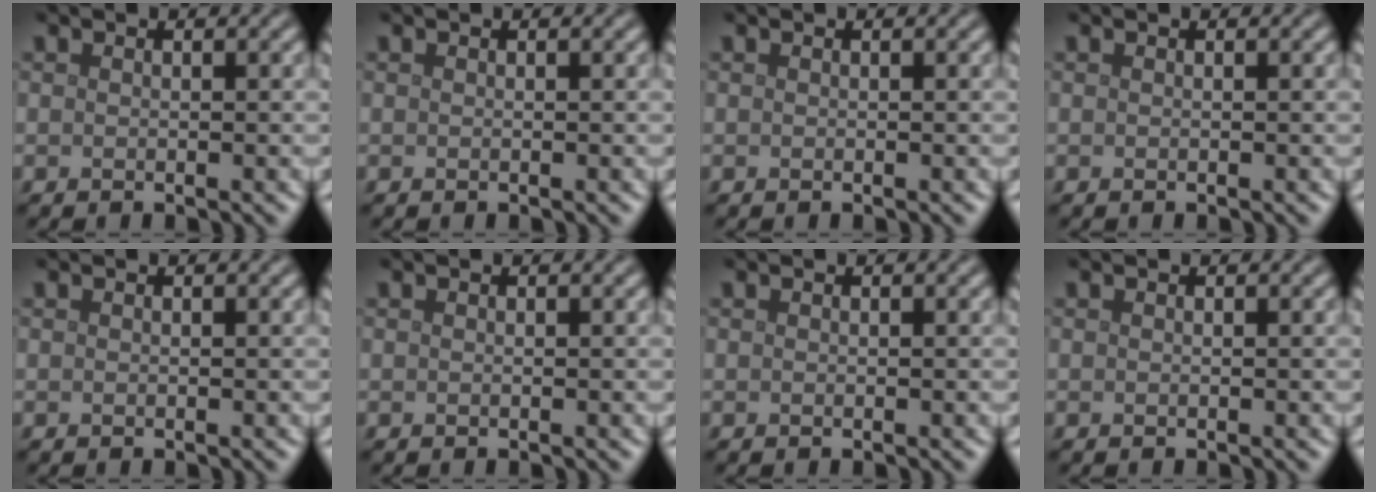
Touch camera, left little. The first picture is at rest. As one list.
[{"total": 0.0}, {"total": 0.0}, {"total": 0.0}, {"total": 0.0}, {"total": 0.0}, {"total": 0.0}, {"total": 0.0}]